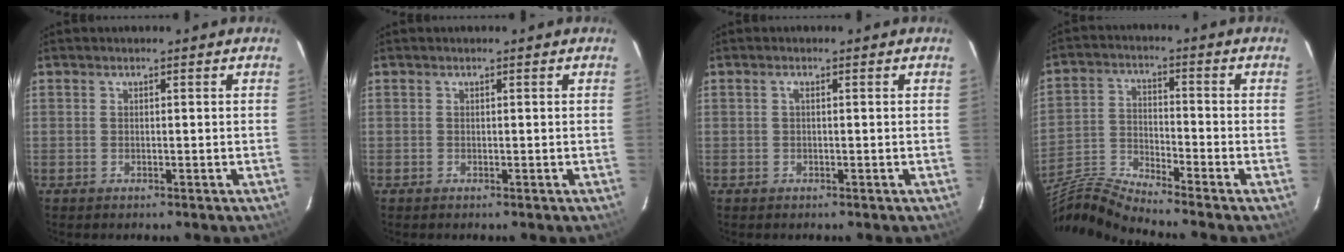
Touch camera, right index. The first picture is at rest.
{"total": 0.0}
{"total": 0.6, "force": [0.1, 0.0, 0.6], "torque": [-0.011, 0.003, -0.001]}
{"total": 11.1, "force": [-10.2, -1.1, 4.1], "torque": [-0.088, -0.016, -0.207]}